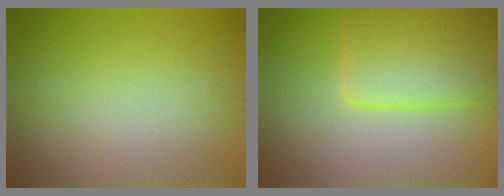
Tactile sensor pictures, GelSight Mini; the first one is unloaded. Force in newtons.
{"total": 6.4, "press": 6.4, "slide": 0.3}